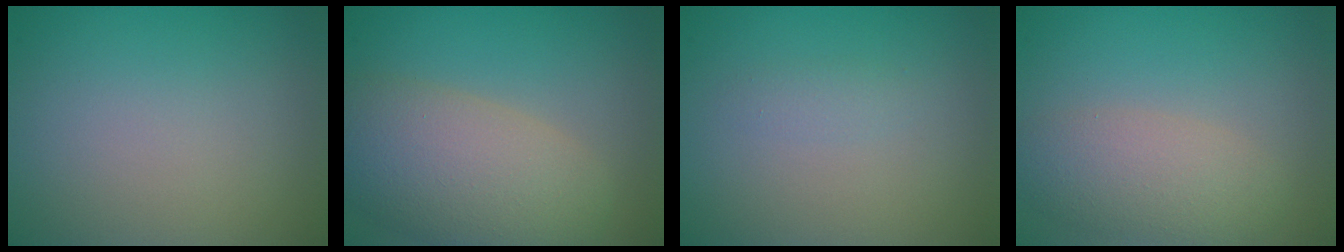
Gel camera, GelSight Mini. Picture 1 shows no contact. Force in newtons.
{"total": 7.8, "press": 7.8, "slide": 0.5}
{"total": 0.8, "press": 0.8, "slide": 0.1}
{"total": 3.8, "press": 3.8, "slide": 0.3}